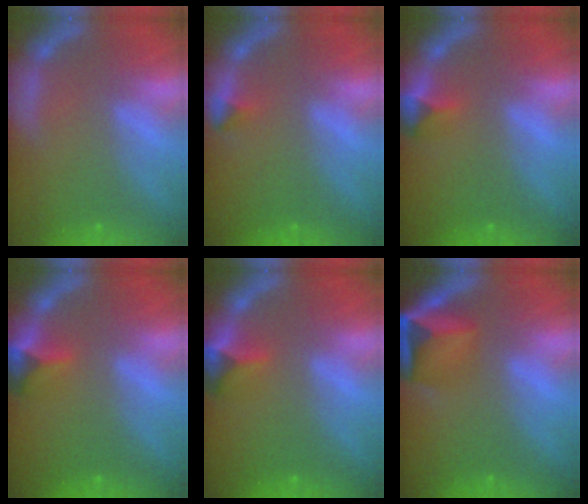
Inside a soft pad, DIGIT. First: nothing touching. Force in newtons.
{"total": 0.9}
{"total": 1.9}
{"total": 2.9}
{"total": 2.9}
{"total": 6.9}